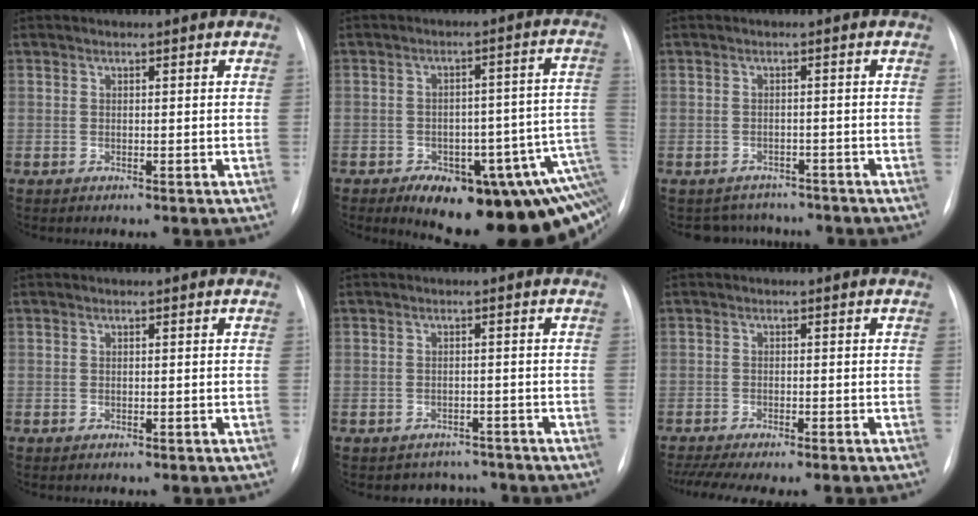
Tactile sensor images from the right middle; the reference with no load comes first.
{"total": 19.3, "force": [-9.3, 7.3, 15.3], "torque": [-0.114, 0.043, -0.111]}
{"total": 5.0, "force": [-4.4, 2.2, -0.3], "torque": [0.005, 0.013, -0.056]}
{"total": 0.0}
{"total": 3.7, "force": [-3.2, 1.8, -0.6], "torque": [0.008, 0.020, -0.042]}
{"total": 10.0, "force": [-8.2, 1.9, 5.3], "torque": [-0.082, 0.002, -0.121]}